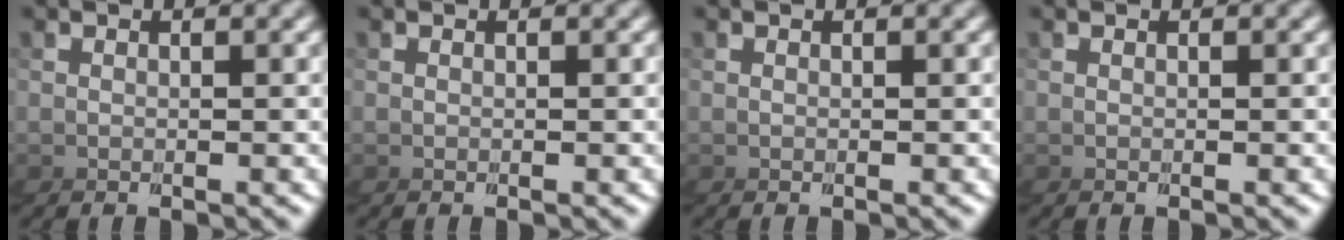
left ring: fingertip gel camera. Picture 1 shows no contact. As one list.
[{"total": 0.0}, {"total": 0.0}, {"total": 0.0}]